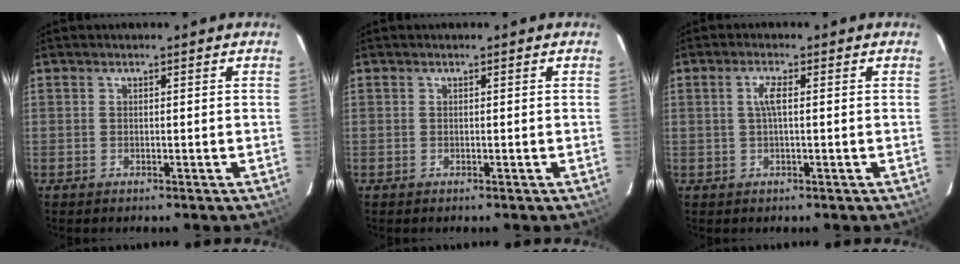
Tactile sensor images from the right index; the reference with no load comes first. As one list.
[{"total": 0.0}, {"total": 2.5, "force": [0.2, 0.3, 2.5], "torque": [-0.052, 0.003, 0.004]}]